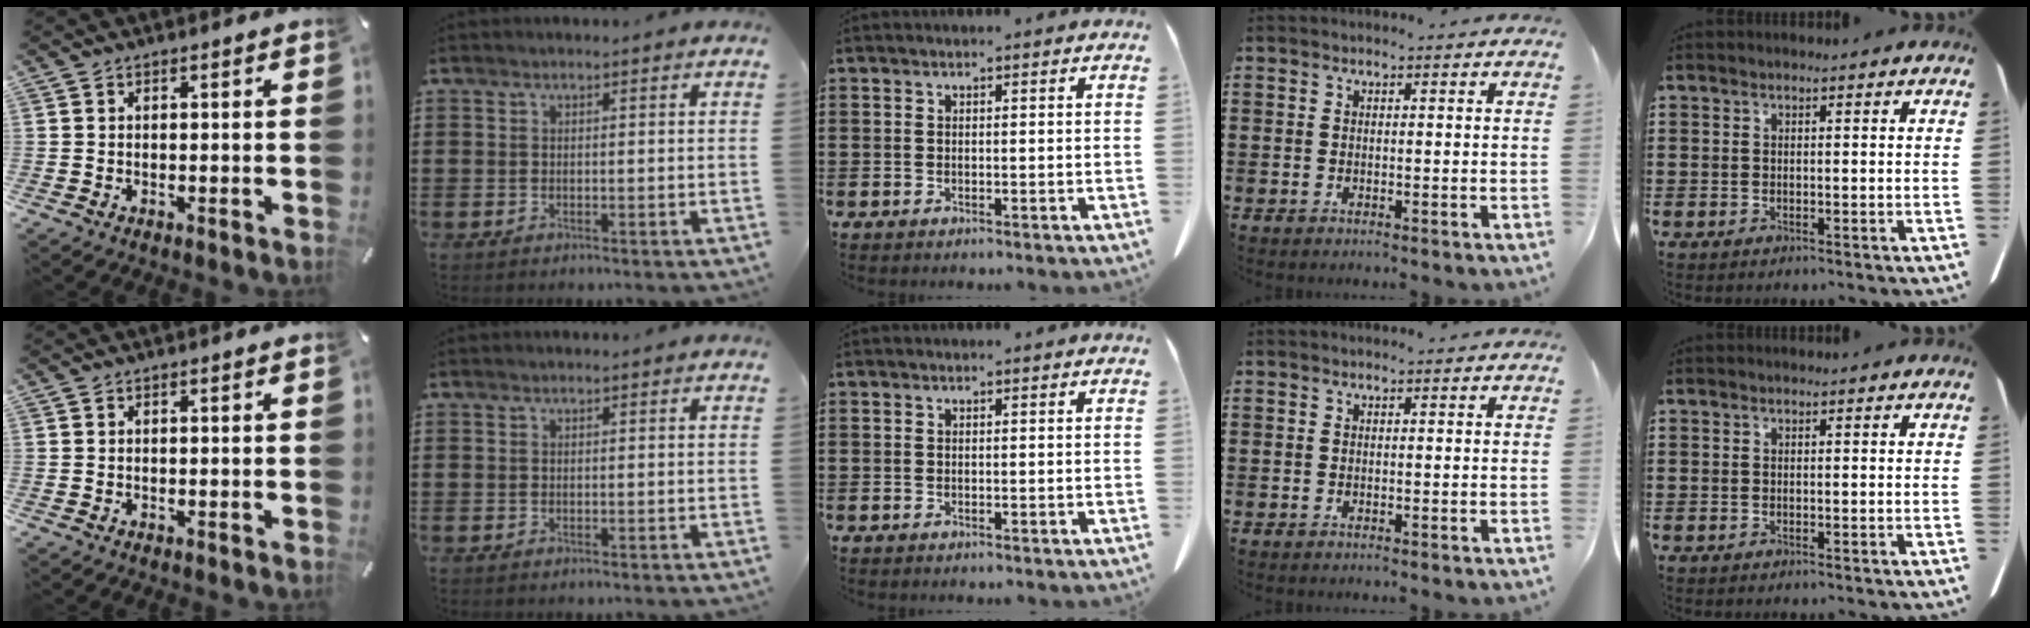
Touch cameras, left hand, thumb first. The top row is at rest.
{}